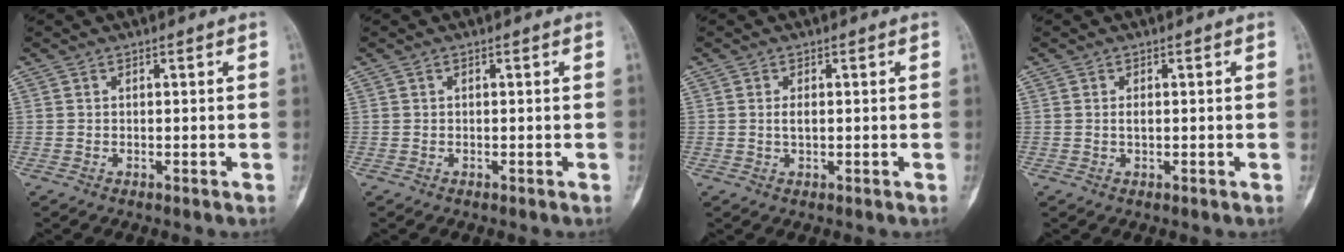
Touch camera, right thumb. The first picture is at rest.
{"total": 0.0}
{"total": 2.0, "force": [0.1, 0.9, 1.7], "torque": [-0.030, 0.000, 0.002]}
{"total": 0.9, "force": [0.1, 0.4, 0.8], "torque": [-0.013, 0.000, 0.001]}